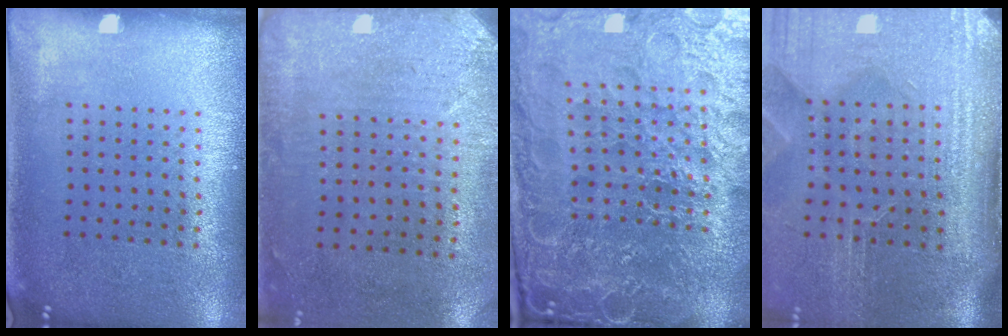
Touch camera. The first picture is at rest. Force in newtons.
{"total": 3.0, "press": 2.4, "slide": 1.8}
{"total": 6.9, "press": 6.1, "slide": 3.2}
{"total": 5.0, "press": 4.2, "slide": 2.7}